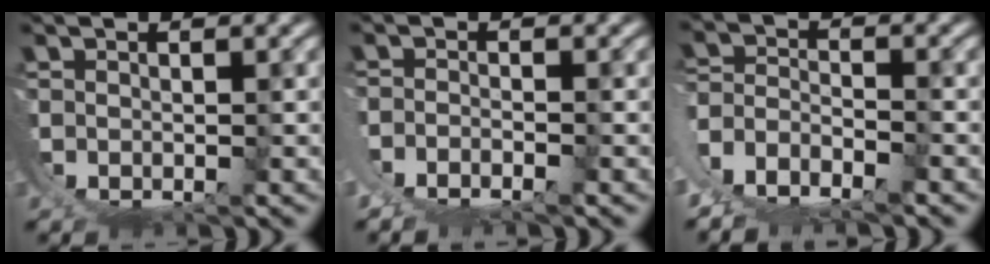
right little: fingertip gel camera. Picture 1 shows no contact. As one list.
[{"total": 2.9, "force": [-0.6, 2.3, 1.8], "torque": [-0.037, -0.008, -0.009]}, {"total": 8.9, "force": [-0.4, 7.9, 3.9], "torque": [-0.123, -0.033, -0.011]}]